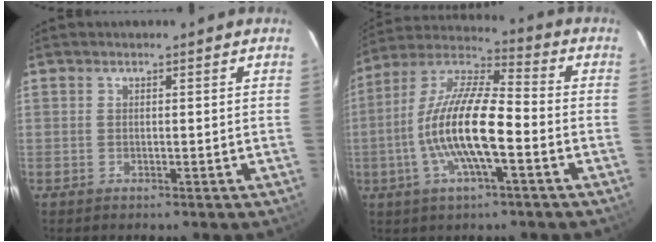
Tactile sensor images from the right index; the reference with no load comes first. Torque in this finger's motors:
{"motor_torque": [1.33, -0.81, 1.05, 0.21]}